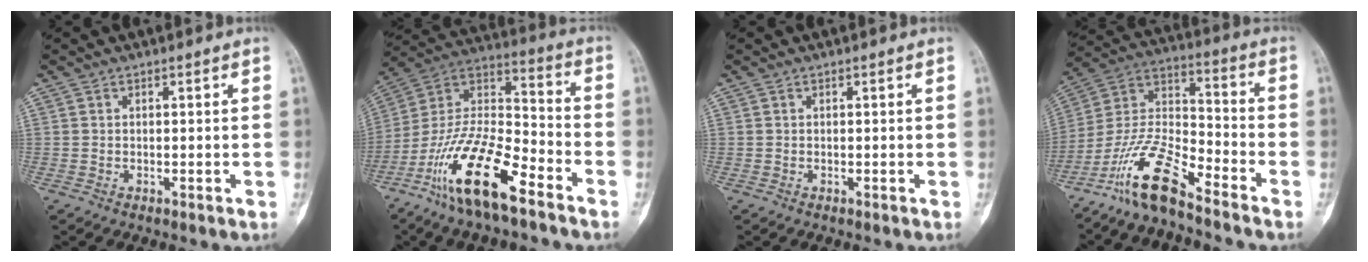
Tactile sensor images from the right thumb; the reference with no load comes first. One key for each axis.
{"total": 19.4, "fx": -11.6, "fy": 6.0, "fz": 14.3, "tx": -0.279, "ty": 0.067, "tz": -0.222}
{"total": 0.0}
{"total": 13.7, "fx": -10.3, "fy": 3.2, "fz": 8.5, "tx": -0.172, "ty": 0.074, "tz": -0.205}